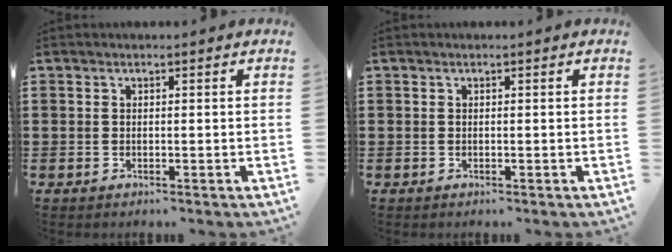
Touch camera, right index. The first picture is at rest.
{"total": 0.0}